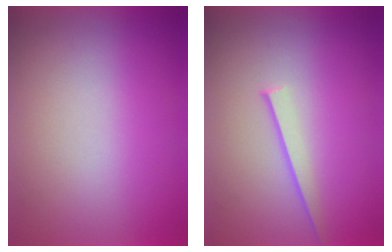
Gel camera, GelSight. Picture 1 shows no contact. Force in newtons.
{"total": 1.1}